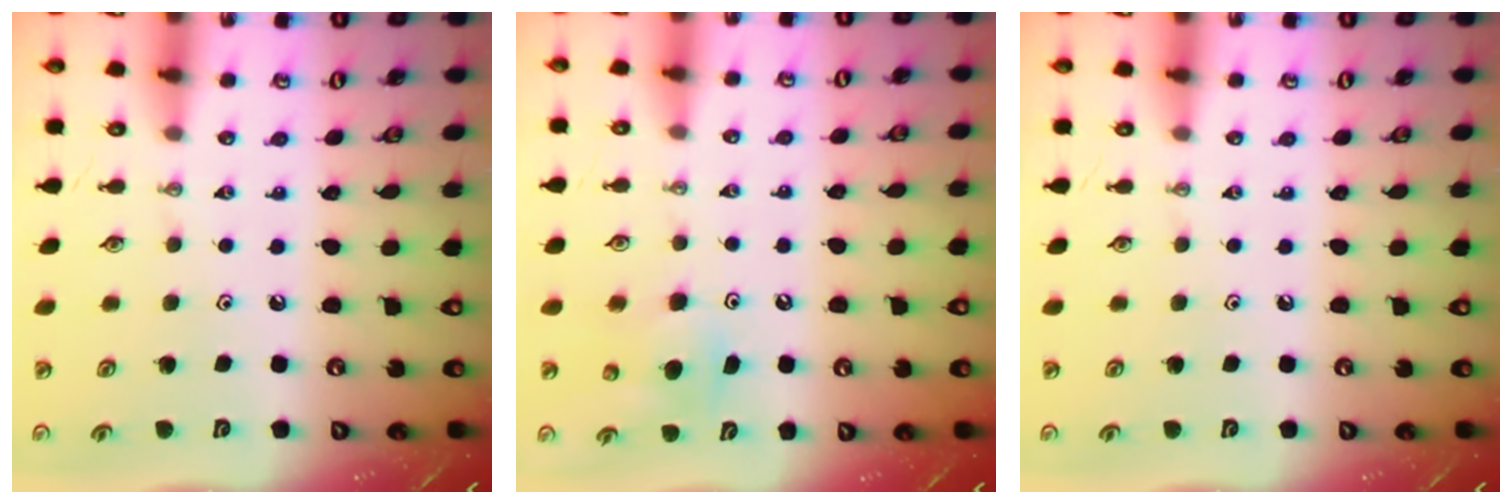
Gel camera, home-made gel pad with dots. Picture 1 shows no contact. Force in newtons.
{"total": 5.5, "press": 5.4, "slide": 0.9}
{"total": 0.0}